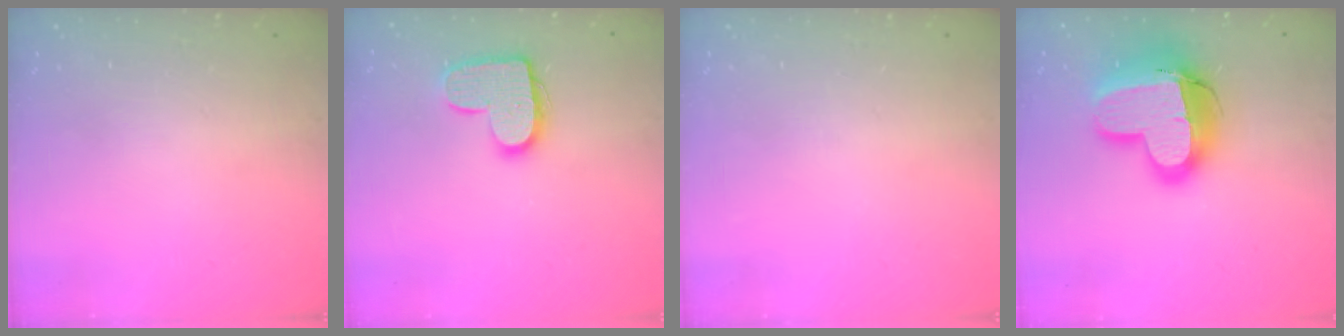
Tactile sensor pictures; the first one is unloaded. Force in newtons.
{"total": 13.2, "press": 13.2, "slide": 0.7}
{"total": 0.0}
{"total": 18.9, "press": 18.8, "slide": 2.2}